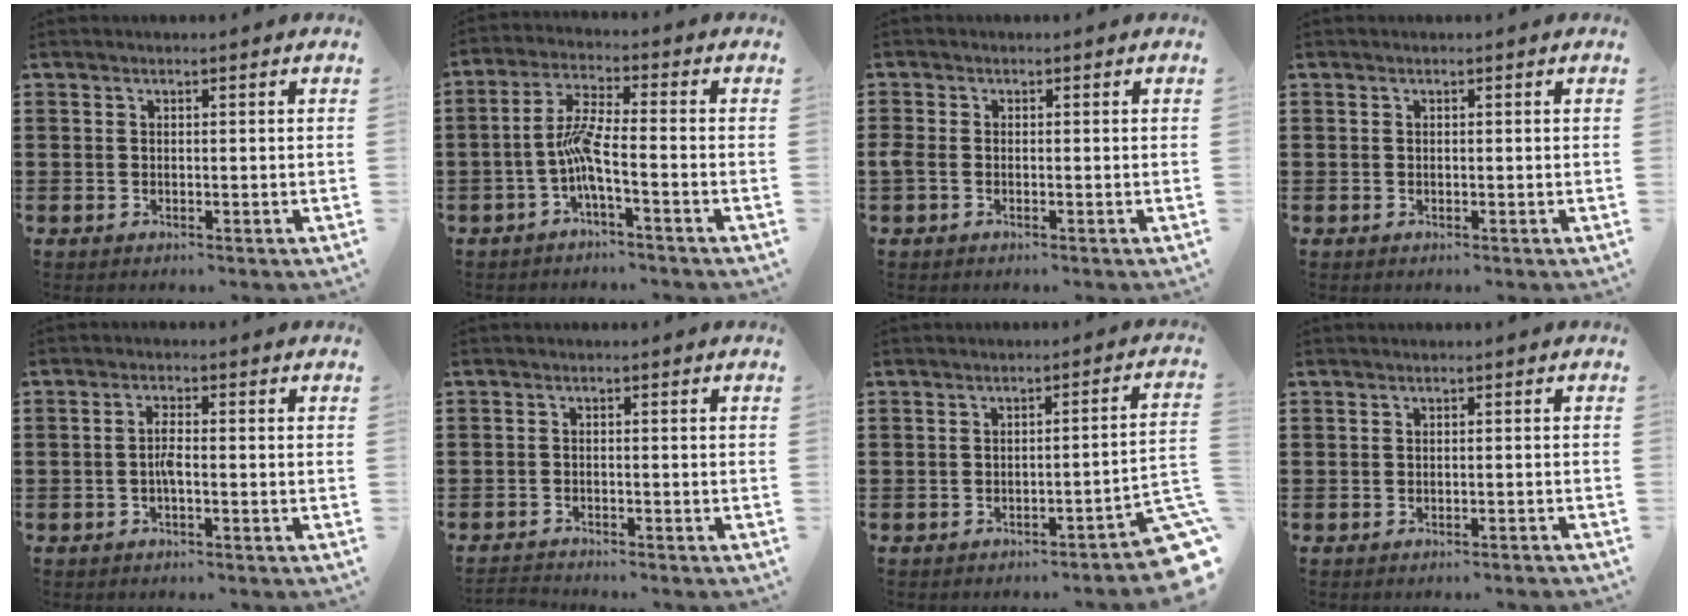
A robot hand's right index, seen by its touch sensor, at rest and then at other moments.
{"total": 5.7, "force": [-2.4, 0.6, 5.2], "torque": [-0.121, -0.005, -0.052]}
{"total": 0.9, "force": [-0.5, 0.4, 0.6], "torque": [-0.022, -0.004, -0.012]}
{"total": 0.0}
{"total": 2.4, "force": [-0.6, 0.5, 2.3], "torque": [-0.057, -0.002, -0.017]}
{"total": 1.6, "force": [-1.6, 0.2, -0.2], "torque": [-0.002, 0.003, -0.037]}
{"total": 3.8, "force": [-2.7, 0.2, 2.6], "torque": [-0.046, -0.009, -0.052]}
{"total": 0.6, "force": [-0.6, -0.1, 0.2], "torque": [-0.005, -0.001, -0.012]}